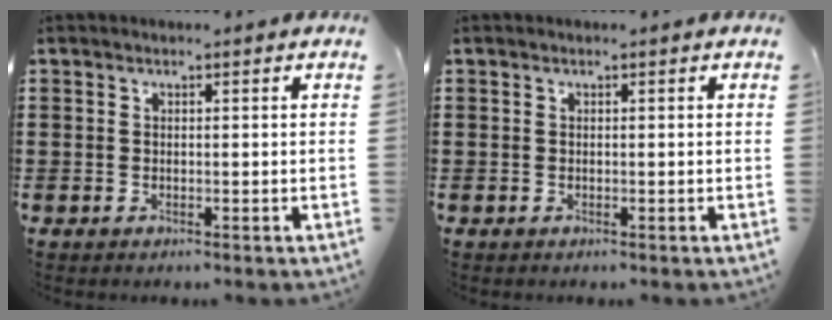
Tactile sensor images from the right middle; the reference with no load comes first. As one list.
[{"total": 0.0}]